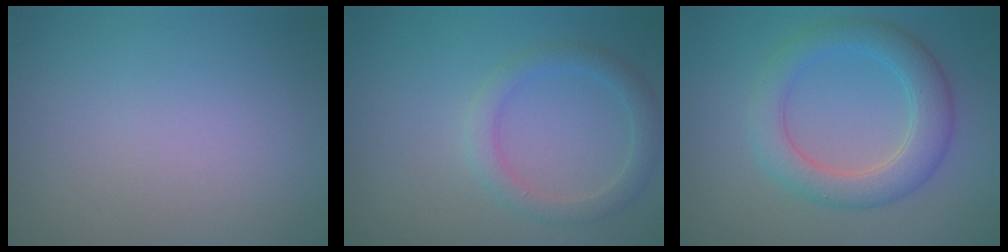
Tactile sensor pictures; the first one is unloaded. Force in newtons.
{"total": 2.5, "press": 2.5, "slide": 0.1}
{"total": 4.8, "press": 4.8, "slide": 0.0}